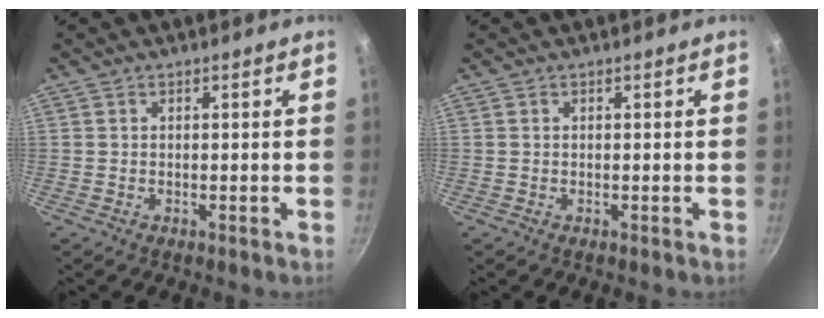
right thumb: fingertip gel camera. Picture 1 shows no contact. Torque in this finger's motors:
{"motor_torque": [-0.09, -0.13, 0.08, 0.04, 0.00]}